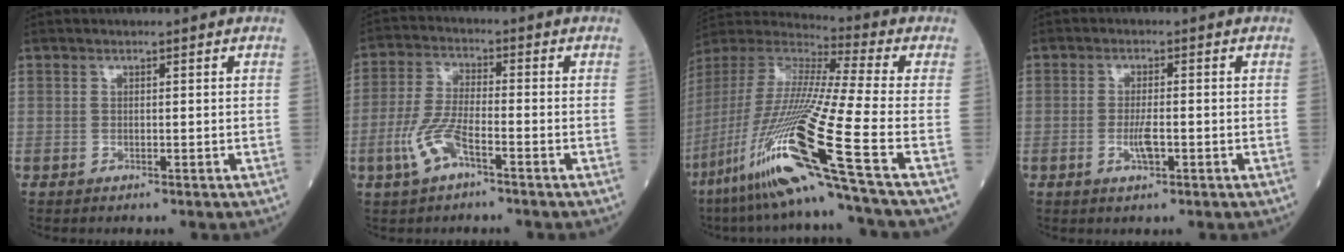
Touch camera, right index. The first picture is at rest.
{"total": 6.9, "force": [-3.4, 1.7, 5.8], "torque": [-0.138, -0.003, -0.068]}
{"total": 25.1, "force": [-11.6, -1.4, 22.2], "torque": [-0.458, -0.057, -0.223]}
{"total": 3.1, "force": [-0.9, 0.7, 2.9], "torque": [-0.060, -0.002, -0.015]}